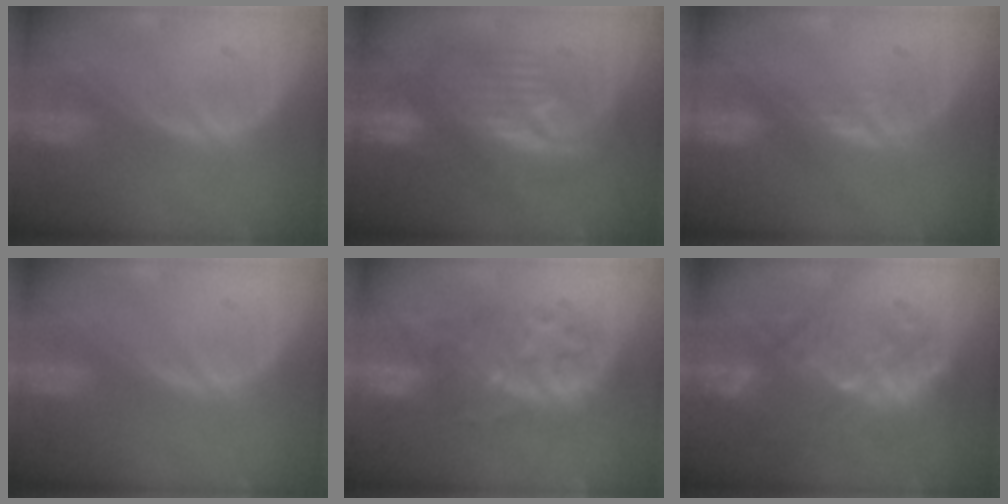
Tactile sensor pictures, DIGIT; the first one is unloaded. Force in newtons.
{"total": 8.3, "press": 8.3, "slide": 0.2}
{"total": 2.0, "press": 1.5, "slide": 1.3}
{"total": 0.0}
{"total": 8.1, "press": 8.0, "slide": 1.1}
{"total": 9.4, "press": 9.0, "slide": 2.7}